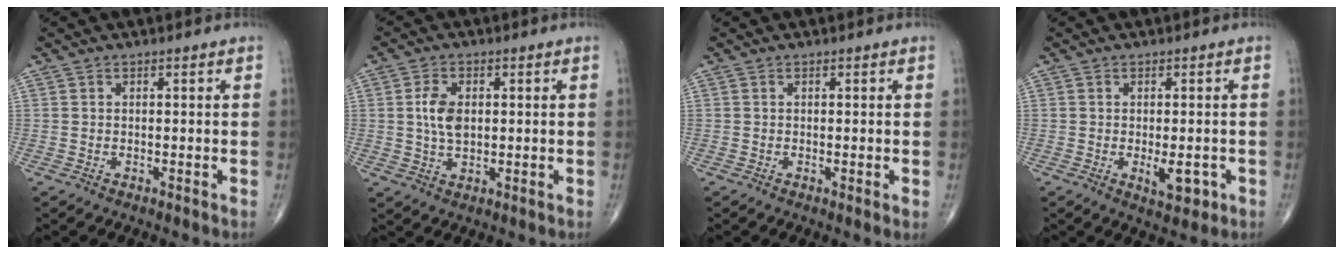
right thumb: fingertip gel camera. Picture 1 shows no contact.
{"total": 5.7, "force": [0.7, 3.4, 4.5], "torque": [-0.082, -0.002, 0.013]}
{"total": 1.2, "force": [0.0, 0.1, 1.2], "torque": [-0.022, -0.005, -0.001]}
{"total": 4.7, "force": [-1.3, 2.0, 4.0], "torque": [-0.048, -0.007, -0.012]}